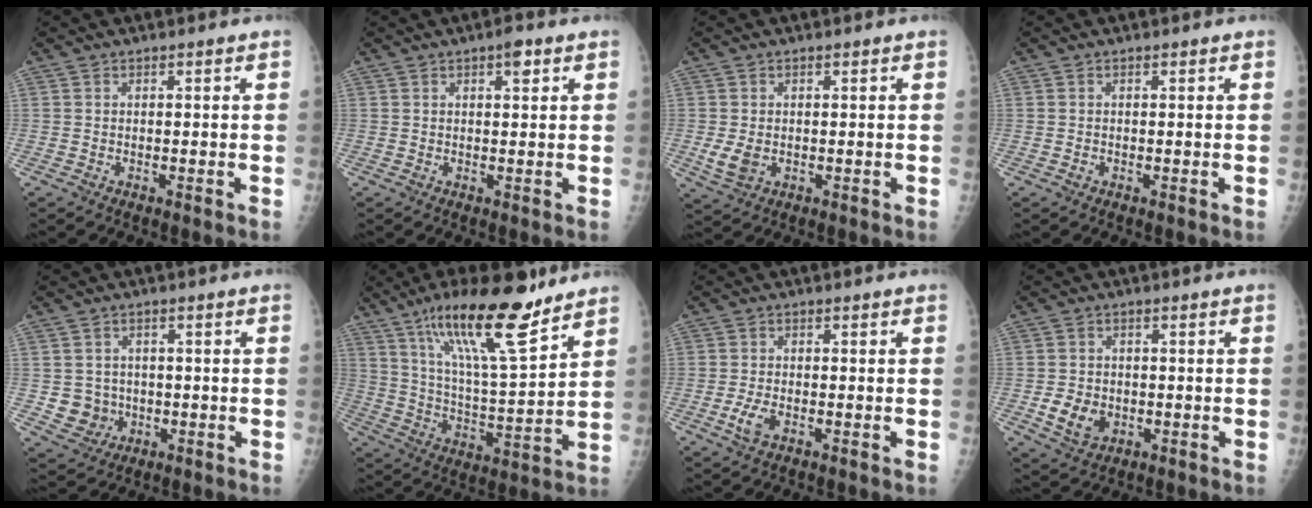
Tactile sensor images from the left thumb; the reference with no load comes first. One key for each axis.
{"total": 2.5, "fx": 1.3, "fy": 0.9, "fz": 1.9, "tx": -0.022, "ty": -0.002, "tz": 0.016}
{"total": 3.8, "fx": -0.4, "fy": 2.8, "fz": 2.6, "tx": -0.052, "ty": -0.008, "tz": 0.001}
{"total": 0.5, "fx": -0.2, "fy": 0.5, "fz": 0.2, "tx": -0.002, "ty": 0.001, "tz": -0.003}
{"total": 5.3, "fx": -0.3, "fy": 5.2, "fz": 1.3, "tx": 0.004, "ty": 0.006, "tz": 0.005}
{"total": 19.7, "fx": 13.5, "fy": 4.0, "fz": 13.8, "tx": -0.216, "ty": -0.066, "tz": 0.236}
{"total": 3.2, "fx": -1.2, "fy": 1.7, "fz": 2.5, "tx": -0.055, "ty": -0.002, "tz": -0.023}
{"total": 5.8, "fx": -1.2, "fy": 4.6, "fz": 3.3, "tx": -0.045, "ty": 0.000, "tz": -0.012}